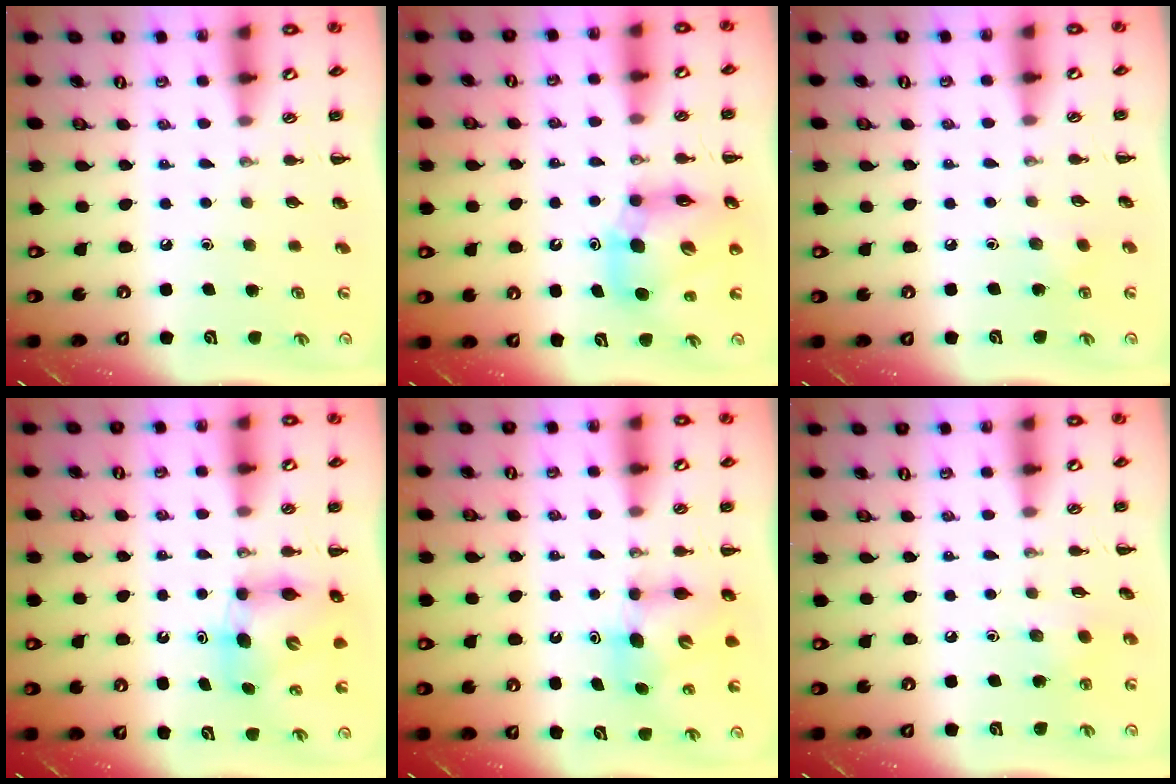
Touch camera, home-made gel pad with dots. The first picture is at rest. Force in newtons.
{"total": 11.5, "press": 11.0, "slide": 3.1}
{"total": 4.5, "press": 4.4, "slide": 1.1}
{"total": 6.1, "press": 5.9, "slide": 1.2}
{"total": 7.1, "press": 7.1, "slide": 0.5}
{"total": 2.9, "press": 2.8, "slide": 0.6}